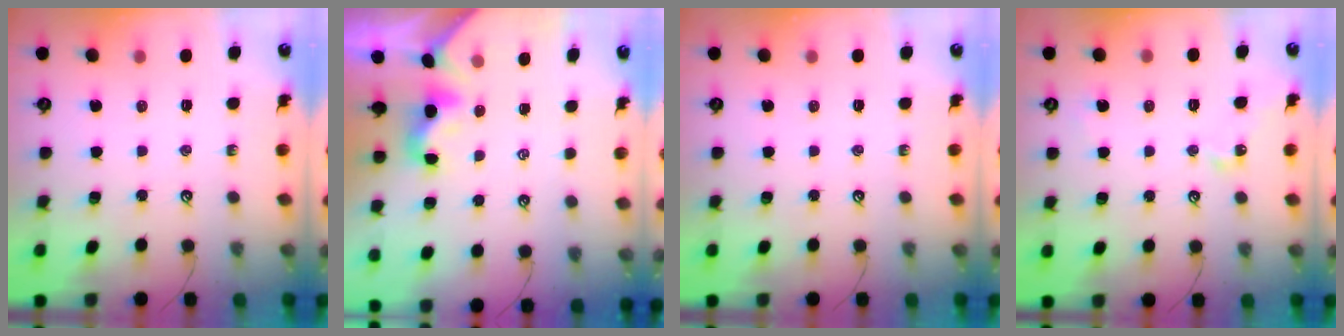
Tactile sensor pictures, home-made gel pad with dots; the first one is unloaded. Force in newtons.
{"total": 2.0, "press": 2.0, "slide": 0.5}
{"total": 0.0}
{"total": 7.2, "press": 7.2, "slide": 0.6}